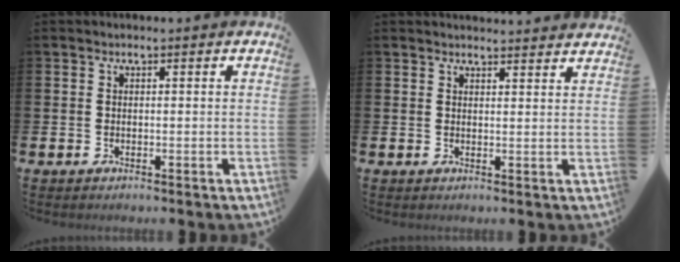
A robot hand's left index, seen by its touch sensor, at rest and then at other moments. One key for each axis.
{"total": 2.4, "fx": 2.3, "fy": 0.1, "fz": -0.2, "tx": 0.011, "ty": -0.019, "tz": 0.040}